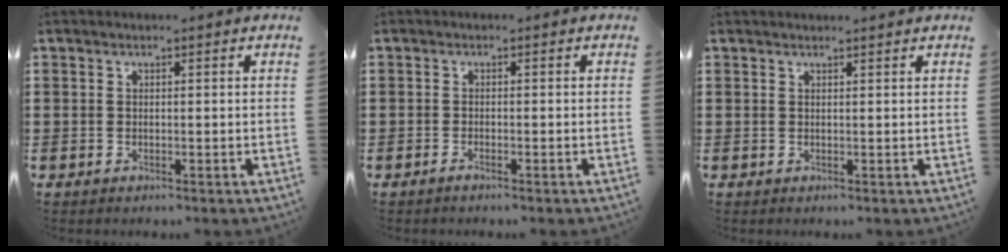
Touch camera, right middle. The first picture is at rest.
{"total": 0.7, "force": [-0.6, 0.0, 0.5], "torque": [-0.009, -0.002, -0.011]}
{"total": 0.9, "force": [0.9, -0.2, 0.2], "torque": [-0.003, -0.002, 0.018]}